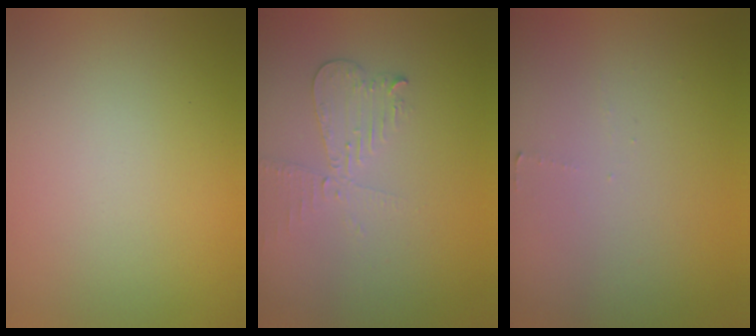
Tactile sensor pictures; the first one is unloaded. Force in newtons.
{"total": 2.4, "press": 2.4, "slide": 0.5}
{"total": 0.5, "press": 0.5, "slide": 0.1}